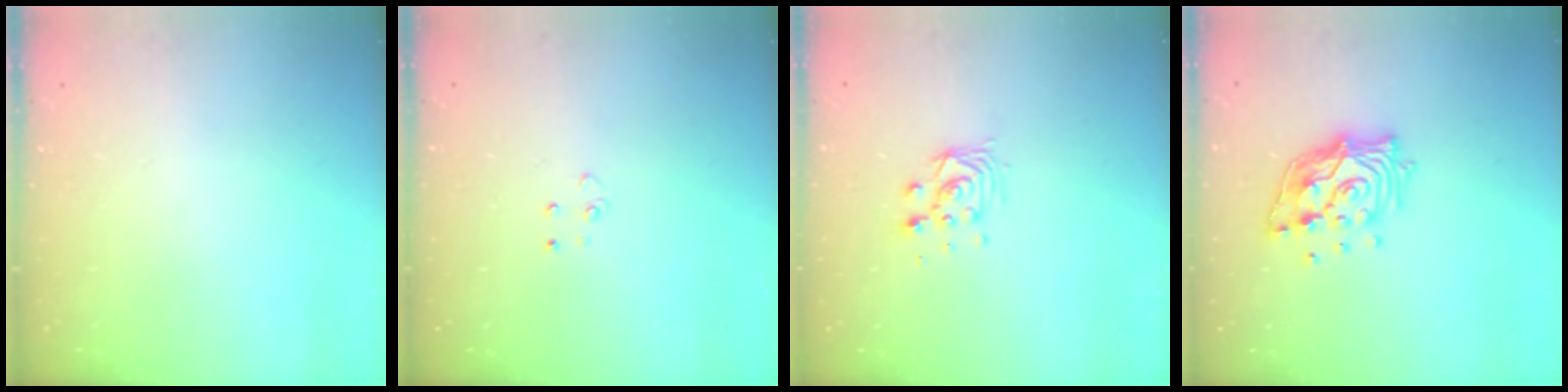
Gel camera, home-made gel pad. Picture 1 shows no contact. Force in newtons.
{"total": 3.9, "press": 3.9, "slide": 0.3}
{"total": 6.8, "press": 6.8, "slide": 0.5}
{"total": 13.4, "press": 13.3, "slide": 1.3}